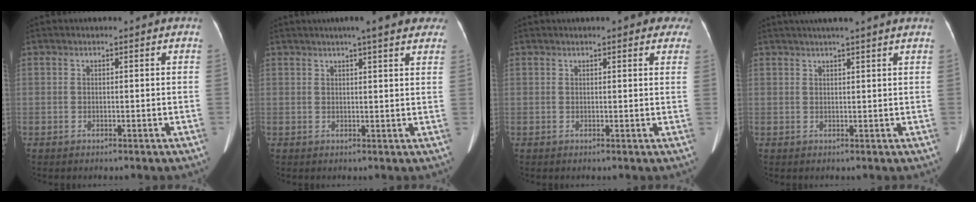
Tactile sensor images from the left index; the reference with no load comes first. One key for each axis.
{"total": 10.6, "fx": 8.3, "fy": 1.5, "fz": 6.4, "tx": -0.073, "ty": 0.019, "tz": 0.088}
{"total": 7.8, "fx": 5.9, "fy": 2.3, "fz": 4.6, "tx": -0.045, "ty": 0.017, "tz": 0.060}
{"total": 7.4, "fx": 6.2, "fy": -0.4, "fz": 4.0, "tx": -0.060, "ty": 0.030, "tz": 0.077}